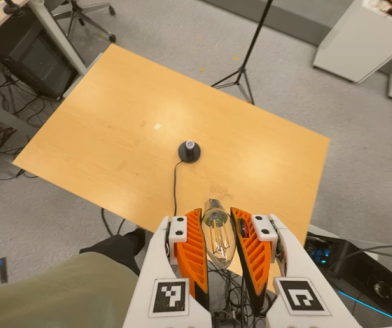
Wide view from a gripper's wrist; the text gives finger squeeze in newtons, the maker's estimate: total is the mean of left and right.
{"total": 20.7, "left": 22.0, "right": 19.3}